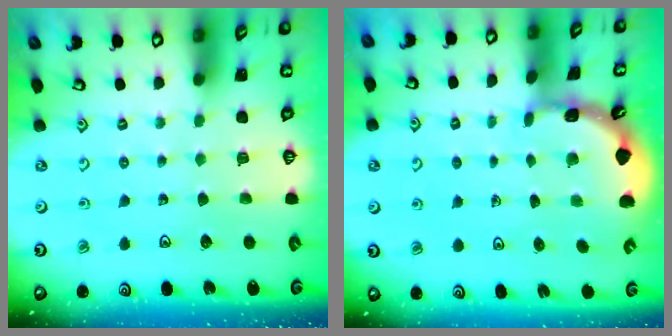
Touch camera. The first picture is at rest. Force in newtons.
{"total": 1.7, "press": 1.6, "slide": 0.1}